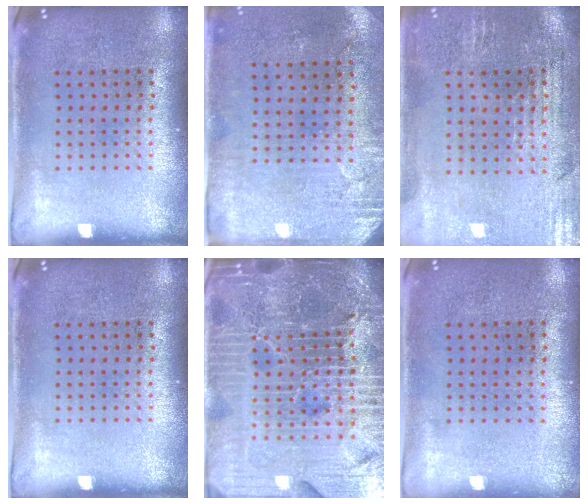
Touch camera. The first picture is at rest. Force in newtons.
{"total": 2.9, "press": 2.4, "slide": 1.6}
{"total": 0.9, "press": 0.8, "slide": 0.4}
{"total": 0.0}
{"total": 7.2, "press": 6.2, "slide": 3.7}
{"total": 0.0}